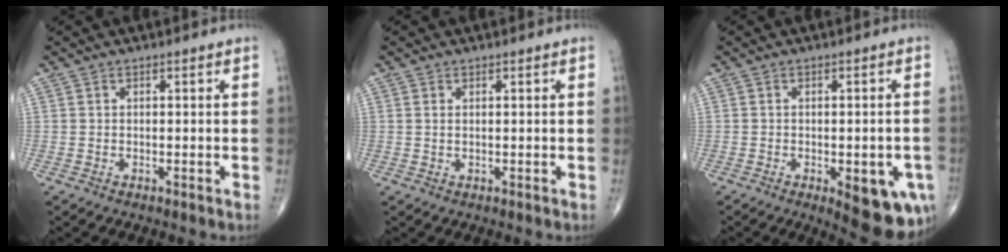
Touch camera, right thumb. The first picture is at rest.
{"total": 0.5, "force": [0.2, 0.2, 0.5], "torque": [-0.011, 0.002, 0.005]}
{"total": 11.9, "force": [-4.3, 4.6, 10.0], "torque": [-0.105, -0.001, -0.042]}